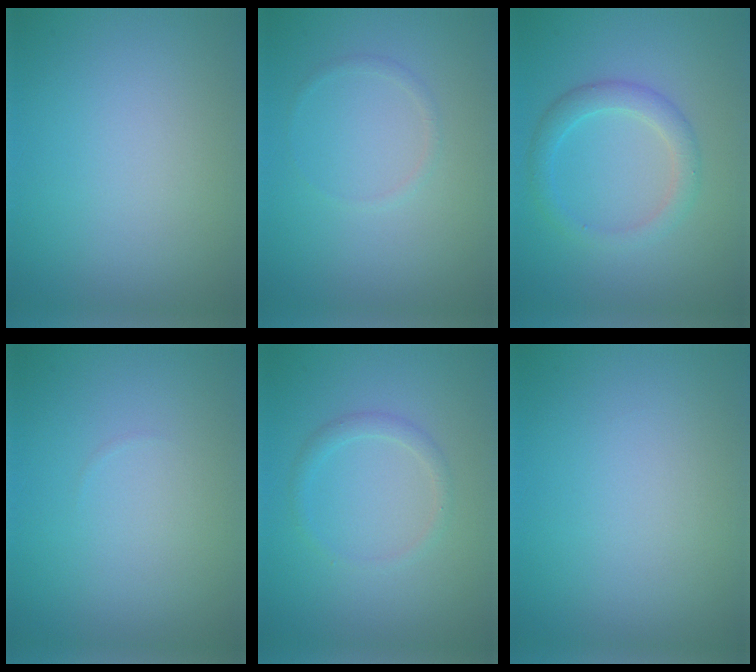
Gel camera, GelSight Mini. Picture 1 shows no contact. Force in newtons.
{"total": 0.7, "press": 0.7, "slide": 0.0}
{"total": 2.6, "press": 2.6, "slide": 0.0}
{"total": 0.0}
{"total": 1.3, "press": 1.3, "slide": 0.0}
{"total": 0.0}